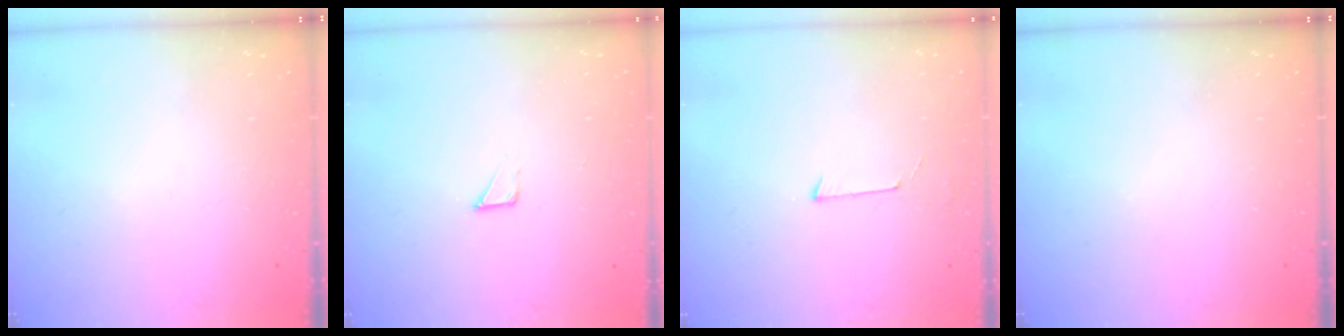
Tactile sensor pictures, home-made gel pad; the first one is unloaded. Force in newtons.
{"total": 2.1, "press": 2.1, "slide": 0.1}
{"total": 3.2, "press": 3.2, "slide": 0.2}
{"total": 0.0}